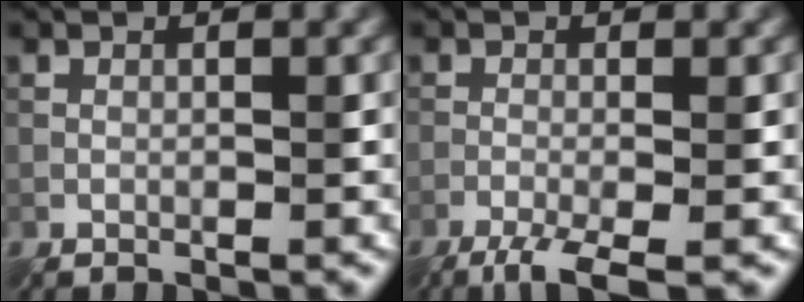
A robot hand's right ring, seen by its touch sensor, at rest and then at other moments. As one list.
[{"total": 4.8, "force": [-3.3, 1.2, 3.3], "torque": [-0.065, -0.008, -0.059]}]